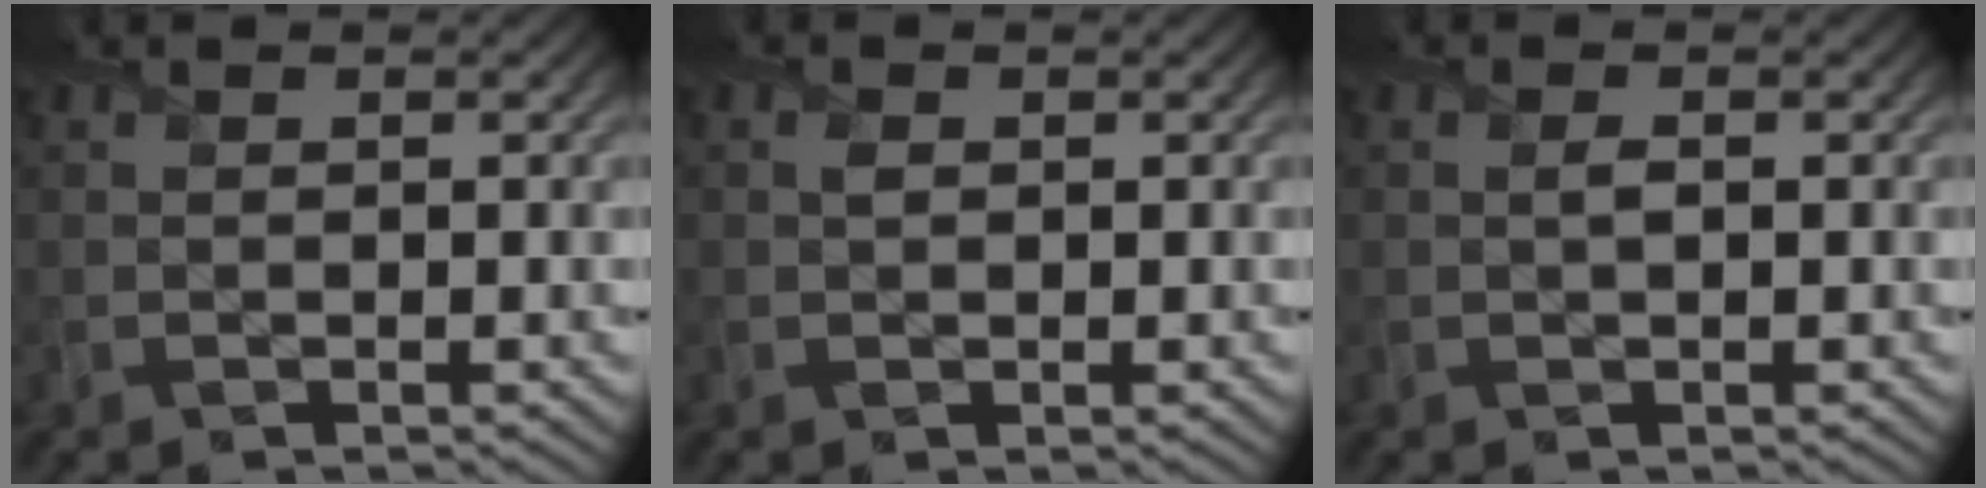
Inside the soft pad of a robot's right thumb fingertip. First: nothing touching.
{"total": 0.7, "force": [0.2, 0.6, 0.3], "torque": [-0.006, -0.001, 0.000]}
{"total": 0.9, "force": [0.0, 0.5, 0.7], "torque": [-0.014, 0.000, -0.002]}